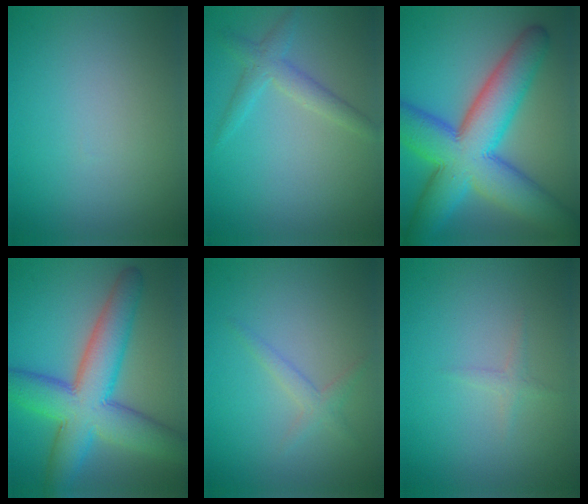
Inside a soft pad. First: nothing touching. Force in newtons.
{"total": 2.3, "press": 2.3, "slide": 0.2}
{"total": 12.6, "press": 12.6, "slide": 0.2}
{"total": 10.1, "press": 10.1, "slide": 0.2}
{"total": 1.3, "press": 1.3, "slide": 0.1}
{"total": 0.8, "press": 0.8, "slide": 0.1}